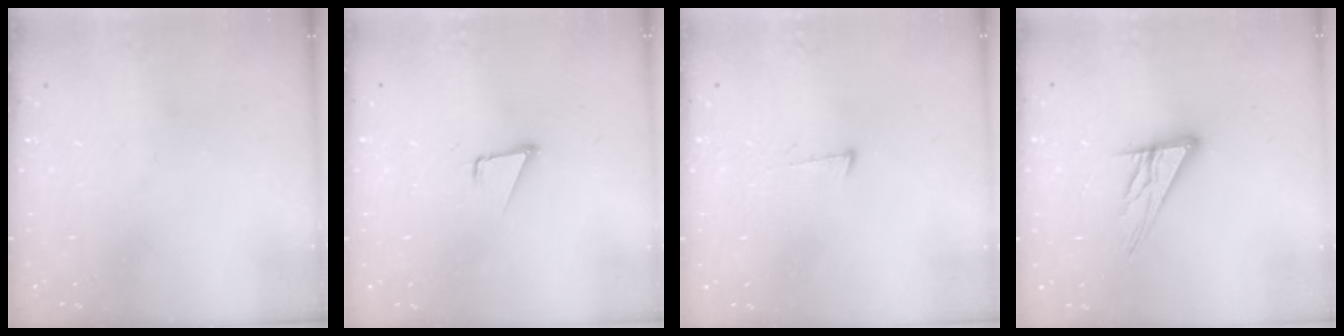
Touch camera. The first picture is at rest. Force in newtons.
{"total": 1.6, "press": 1.5, "slide": 0.1}
{"total": 6.1, "press": 6.1, "slide": 0.4}
{"total": 11.6, "press": 11.5, "slide": 1.0}